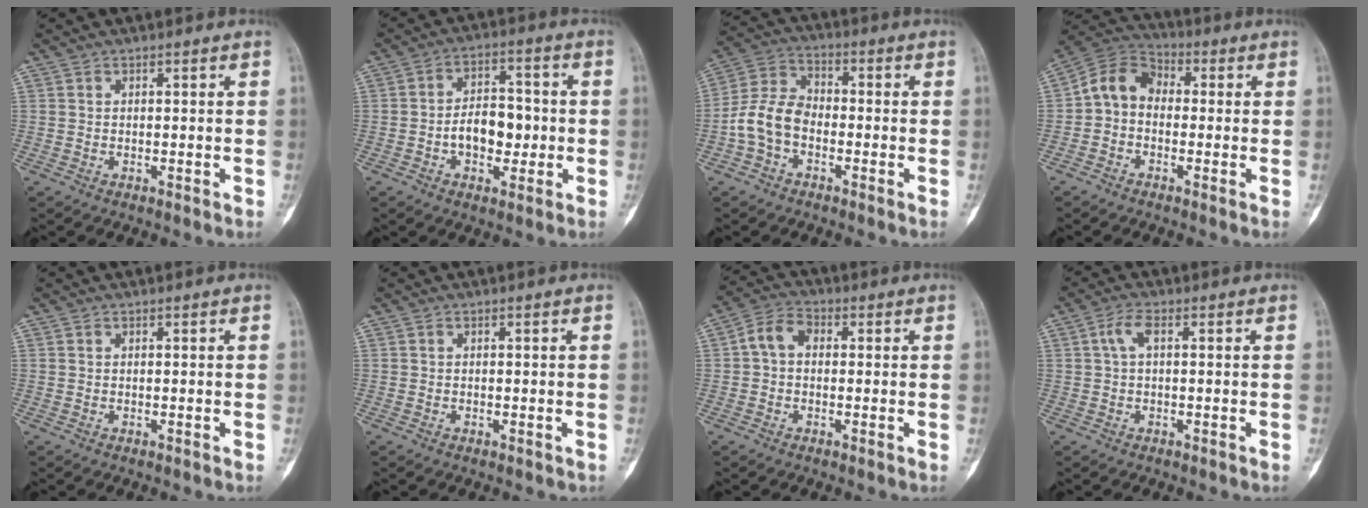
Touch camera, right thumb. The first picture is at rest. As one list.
[{"total": 9.1, "force": [-1.5, 5.8, 6.9], "torque": [-0.082, 0.023, -0.028]}, {"total": 9.0, "force": [-2.7, 6.2, 5.9], "torque": [-0.113, 0.035, -0.065]}, {"total": 8.3, "force": [-0.6, 6.5, 5.0], "torque": [-0.076, 0.032, -0.033]}, {"total": 0.0}, {"total": 0.0}, {"total": 5.5, "force": [0.2, 4.1, 3.7], "torque": [-0.059, 0.018, -0.007]}, {"total": 3.0, "force": [0.5, 1.3, 2.7], "torque": [-0.058, 0.010, 0.009]}]